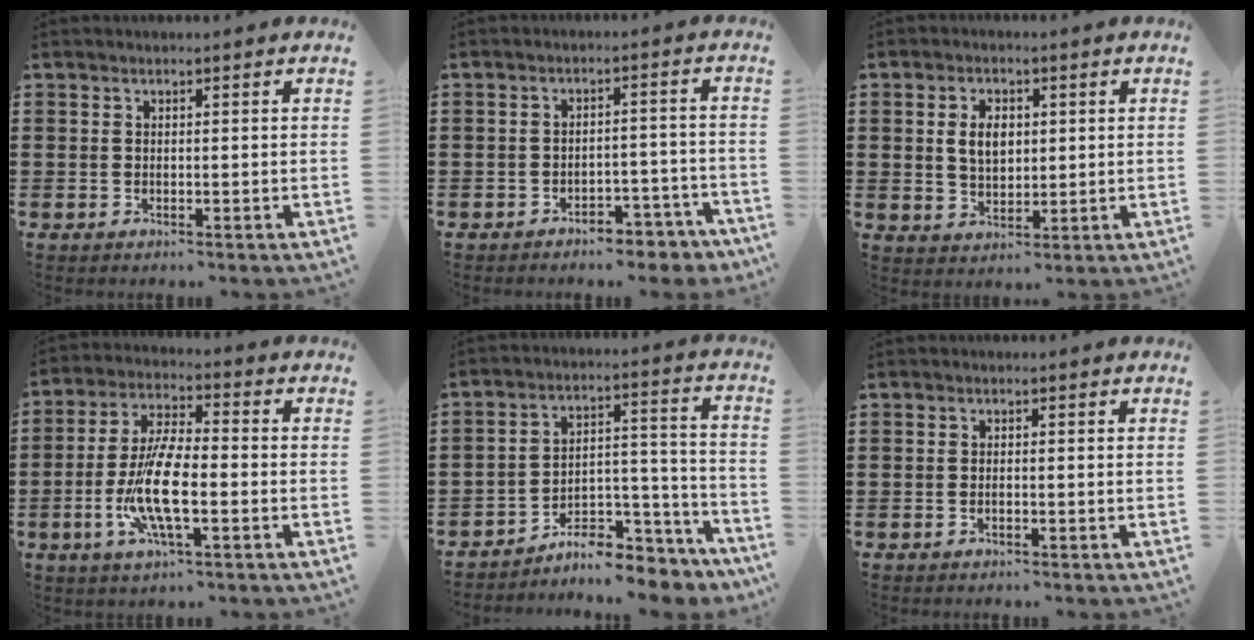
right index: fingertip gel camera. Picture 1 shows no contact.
{"total": 4.2, "force": [-4.0, 0.8, 1.0], "torque": [-0.018, 0.007, -0.080]}
{"total": 4.5, "force": [0.8, 2.9, 3.3], "torque": [-0.065, 0.008, 0.011]}
{"total": 10.0, "force": [-2.7, 3.0, 9.1], "torque": [-0.204, -0.014, -0.057]}
{"total": 7.5, "force": [-6.7, 2.4, 2.3], "torque": [-0.028, 0.022, -0.125]}
{"total": 0.7, "force": [-0.4, 0.2, 0.5], "torque": [-0.011, -0.004, -0.006]}